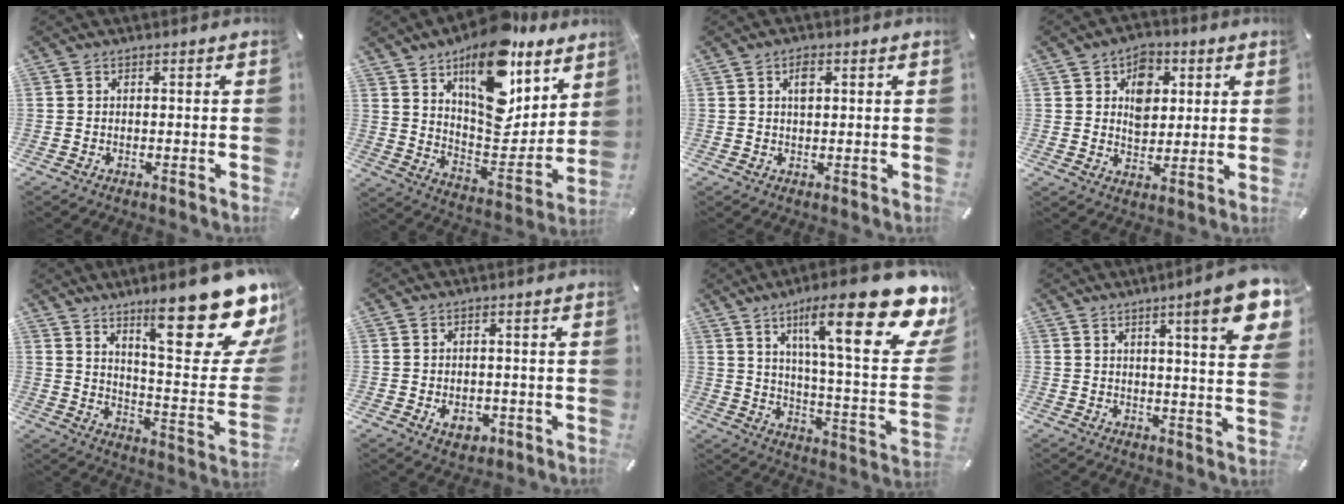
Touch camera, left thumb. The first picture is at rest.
{"total": 20.7, "force": [13.1, 10.5, 12.2], "torque": [-0.167, -0.097, 0.226]}
{"total": 2.7, "force": [1.0, 1.4, 2.2], "torque": [-0.039, 0.003, 0.015]}
{"total": 8.2, "force": [2.4, 6.6, 4.2], "torque": [-0.051, -0.002, 0.038]}
{"total": 25.6, "force": [17.2, 7.2, 17.6], "torque": [-0.233, -0.132, 0.277]}
{"total": 4.3, "force": [-1.2, 3.5, 2.2], "torque": [-0.025, -0.003, -0.022]}
{"total": 27.0, "force": [14.9, 6.7, 21.5], "torque": [-0.323, -0.097, 0.235]}
{"total": 12.3, "force": [6.1, 1.8, 10.6], "torque": [-0.149, -0.027, 0.091]}